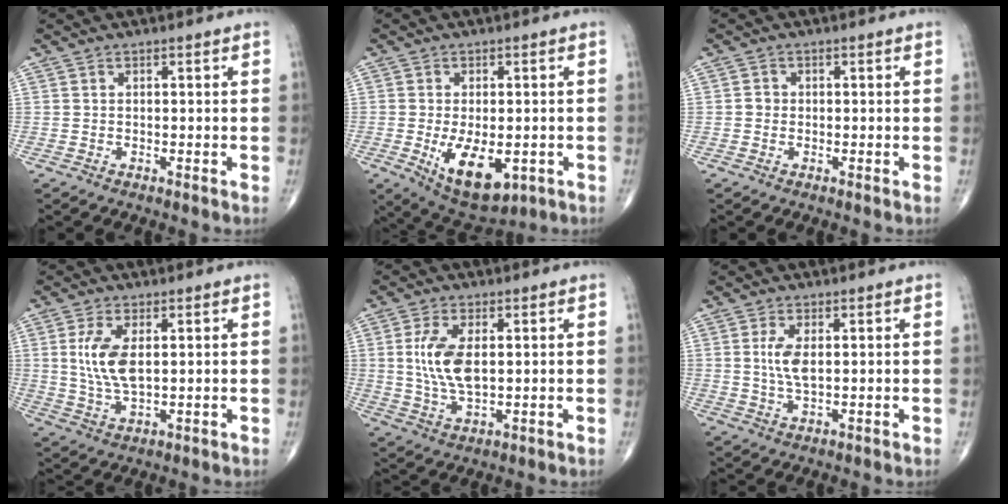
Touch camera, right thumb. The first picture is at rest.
{"total": 11.1, "force": [-2.9, 5.8, 9.0], "torque": [-0.125, -0.009, -0.030]}
{"total": 1.3, "force": [-0.2, 1.2, 0.4], "torque": [-0.001, 0.004, -0.006]}
{"total": 8.1, "force": [1.5, 3.7, 7.1], "torque": [-0.148, -0.010, 0.034]}
{"total": 9.0, "force": [1.3, 4.3, 7.8], "torque": [-0.163, -0.010, 0.029]}
{"total": 4.7, "force": [0.8, 1.9, 4.2], "torque": [-0.090, -0.006, 0.017]}